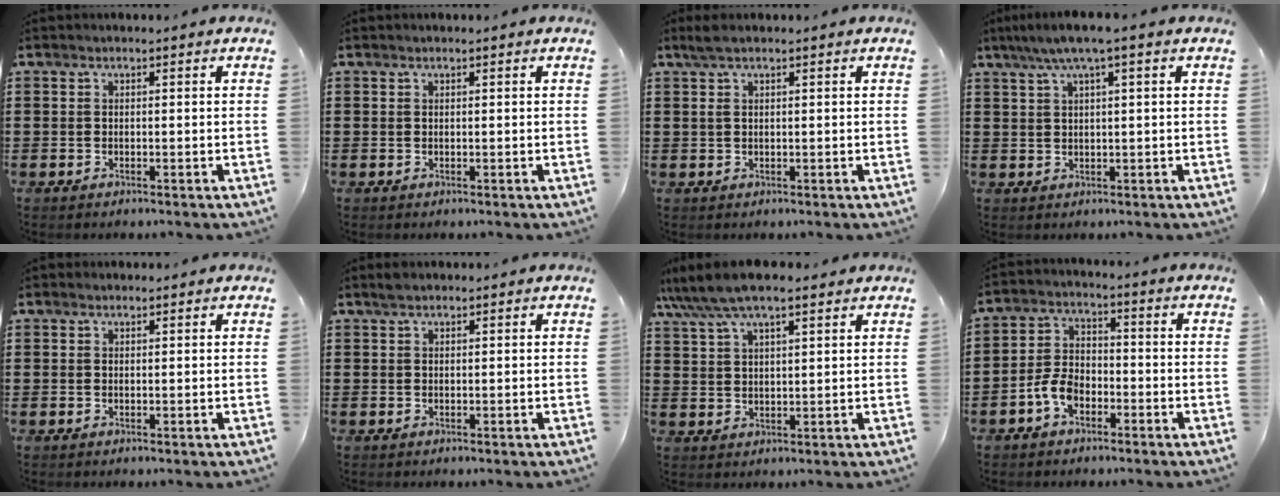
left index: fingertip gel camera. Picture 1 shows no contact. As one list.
[{"total": 0.0}, {"total": 1.7, "force": [0.6, 0.3, 1.6], "torque": [-0.032, 0.001, 0.011]}, {"total": 4.7, "force": [2.2, 0.2, 4.1], "torque": [-0.085, 0.004, 0.034]}, {"total": 0.6, "force": [0.6, 0.2, 0.1], "torque": [-0.003, 0.002, 0.012]}, {"total": 1.3, "force": [1.0, 0.4, 0.6], "torque": [-0.014, 0.001, 0.019]}, {"total": 6.4, "force": [5.0, 1.6, 3.5], "torque": [-0.081, -0.003, 0.091]}, {"total": 5.2, "force": [-2.6, 3.0, 3.4], "torque": [-0.087, 0.004, -0.057]}]